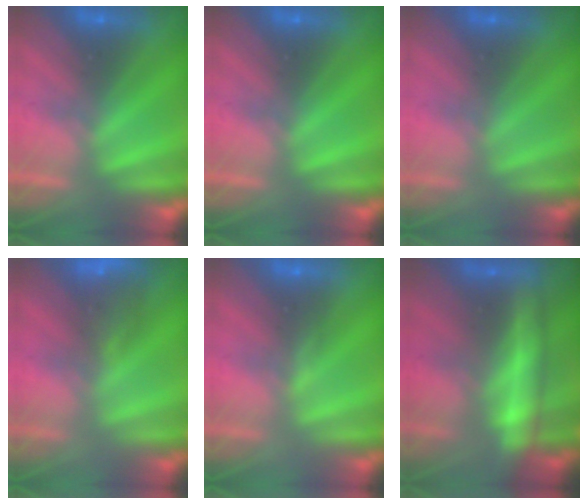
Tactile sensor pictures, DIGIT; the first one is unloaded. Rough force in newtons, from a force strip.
{"total": 0.0}
{"total": 2.3}
{"total": 8.0}
{"total": 2.9}
{"total": 6.8}